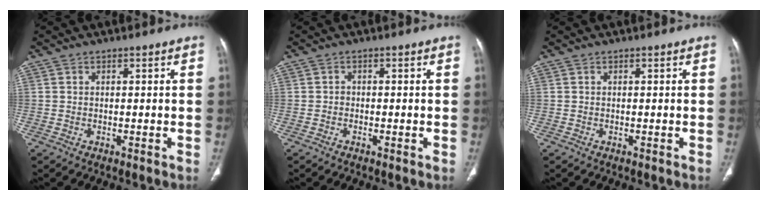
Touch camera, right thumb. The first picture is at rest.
{"total": 0.6, "force": [-0.4, 0.4, 0.1], "torque": [0.005, 0.004, -0.013]}
{"total": 0.0}